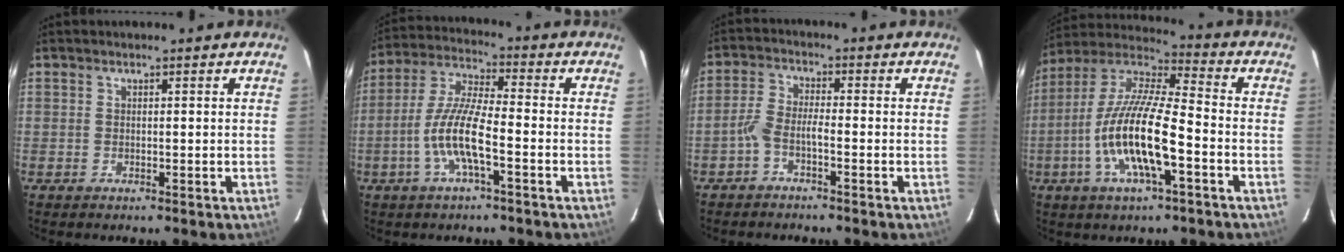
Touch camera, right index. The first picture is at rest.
{"total": 10.3, "force": [-3.8, 1.8, 9.4], "torque": [-0.201, -0.001, -0.073]}
{"total": 3.3, "force": [-2.0, 0.7, 2.6], "torque": [-0.066, 0.012, -0.042]}
{"total": 16.5, "force": [-5.4, 3.8, 15.1], "torque": [-0.298, -0.009, -0.111]}